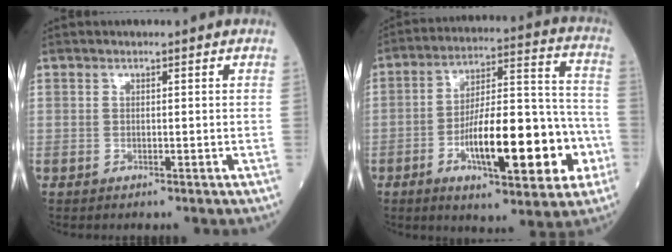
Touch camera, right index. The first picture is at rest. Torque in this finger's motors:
{"motor_torque": [2.14, 0.00, 1.05, 0.21]}